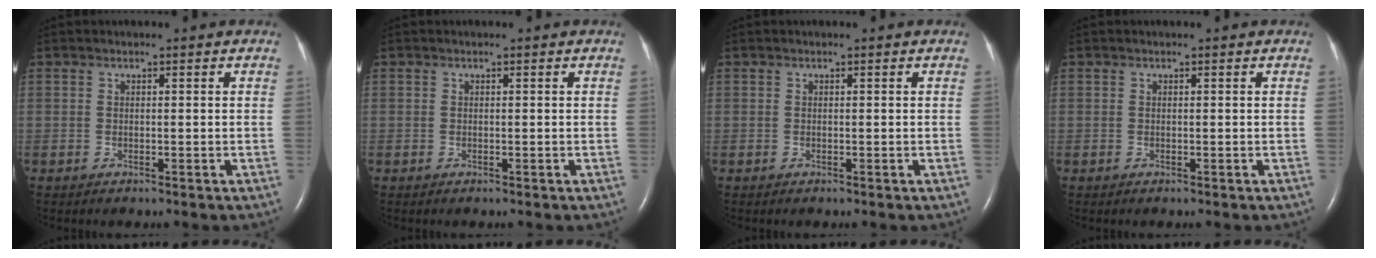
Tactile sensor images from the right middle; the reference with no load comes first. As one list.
[{"total": 0.0}, {"total": 0.0}, {"total": 0.0}]